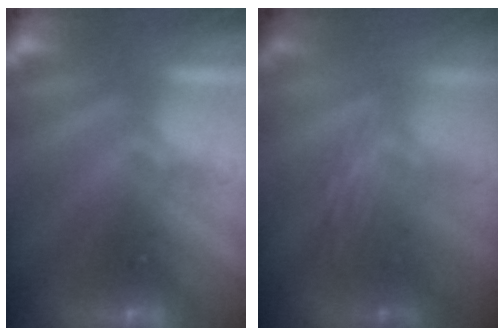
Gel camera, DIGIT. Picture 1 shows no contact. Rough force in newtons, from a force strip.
{"total": 2.4}